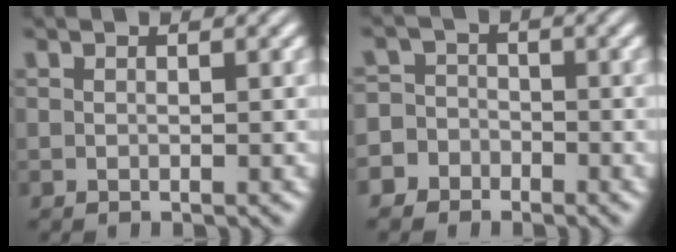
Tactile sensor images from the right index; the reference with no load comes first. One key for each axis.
{"total": 5.9, "fx": -2.7, "fy": 5.2, "fz": 0.7, "tx": -0.013, "ty": -0.020, "tz": -0.050}